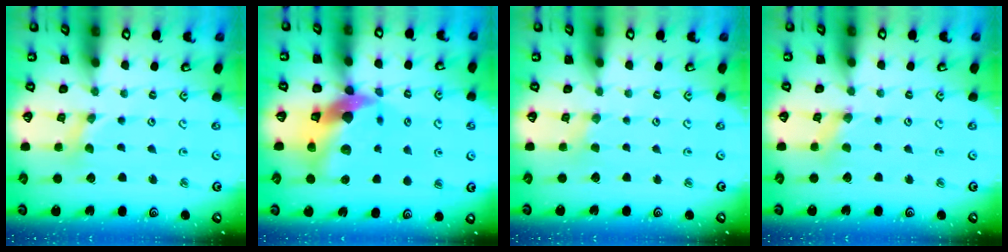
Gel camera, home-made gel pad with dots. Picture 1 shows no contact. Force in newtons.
{"total": 14.2, "press": 14.0, "slide": 1.9}
{"total": 1.2, "press": 1.2, "slide": 0.3}
{"total": 0.0}